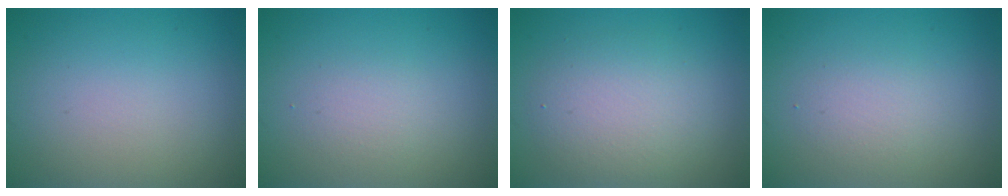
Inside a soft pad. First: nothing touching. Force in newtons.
{"total": 1.5, "press": 1.5, "slide": 0.1}
{"total": 4.2, "press": 4.2, "slide": 0.1}
{"total": 1.9, "press": 1.9, "slide": 0.0}